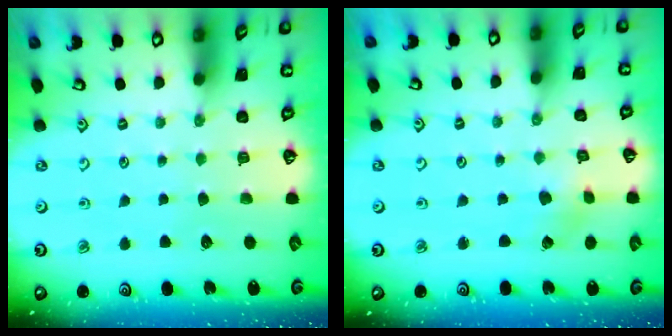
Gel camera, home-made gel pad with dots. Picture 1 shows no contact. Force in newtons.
{"total": 1.9, "press": 1.9, "slide": 0.2}